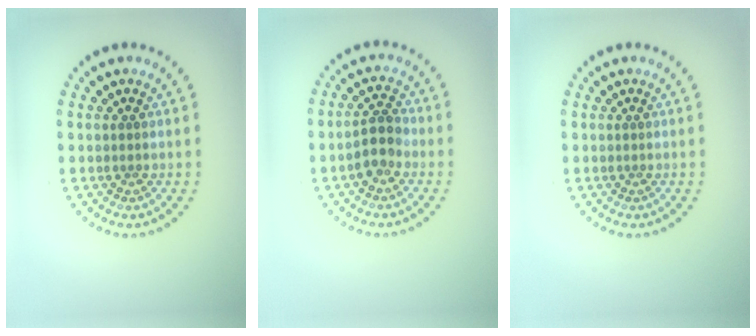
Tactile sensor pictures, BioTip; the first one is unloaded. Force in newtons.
{"total": 2.7, "press": 2.5, "slide": 1.0}
{"total": 0.0}